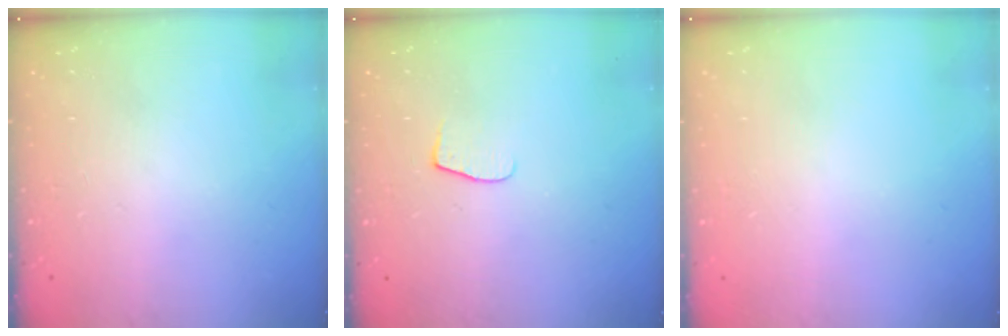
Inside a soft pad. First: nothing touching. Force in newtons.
{"total": 6.6, "press": 6.6, "slide": 0.5}
{"total": 0.6, "press": 0.5, "slide": 0.2}